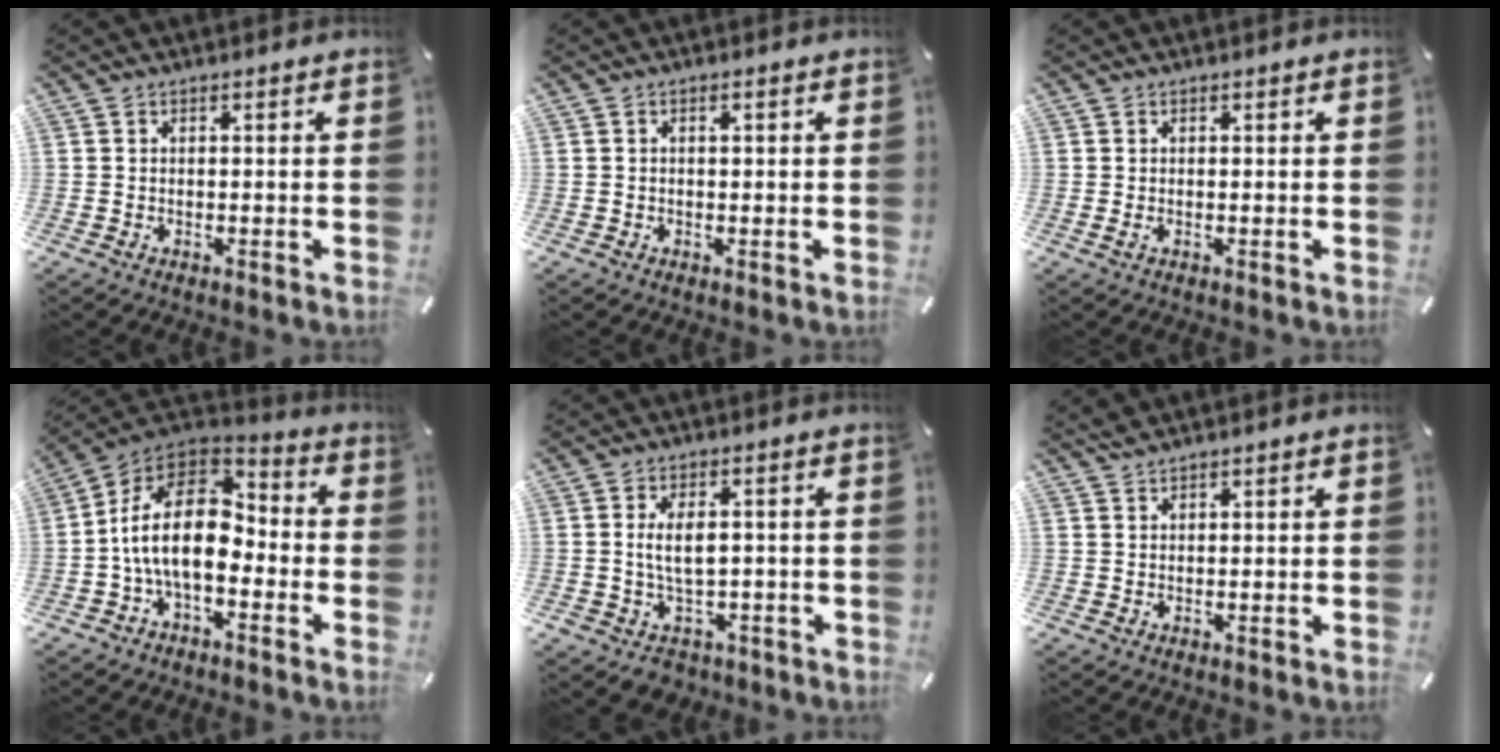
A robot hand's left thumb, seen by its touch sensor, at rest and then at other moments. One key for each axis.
{"total": 0.7, "fx": 0.2, "fy": 0.3, "fz": 0.7, "tx": -0.005, "ty": -0.002, "tz": 0.001}
{"total": 0.6, "fx": 0.3, "fy": 0.3, "fz": 0.5, "tx": -0.003, "ty": -0.002, "tz": 0.002}
{"total": 18.2, "fx": -2.7, "fy": 10.5, "fz": 14.6, "tx": -0.289, "ty": 0.025, "tz": -0.046}
{"total": 7.7, "fx": -0.5, "fy": 5.2, "fz": 5.8, "tx": -0.085, "ty": 0.005, "tz": -0.009}
{"total": 1.1, "fx": 1.1, "fy": -0.1, "fz": 0.0, "tx": -0.001, "ty": -0.002, "tz": 0.021}